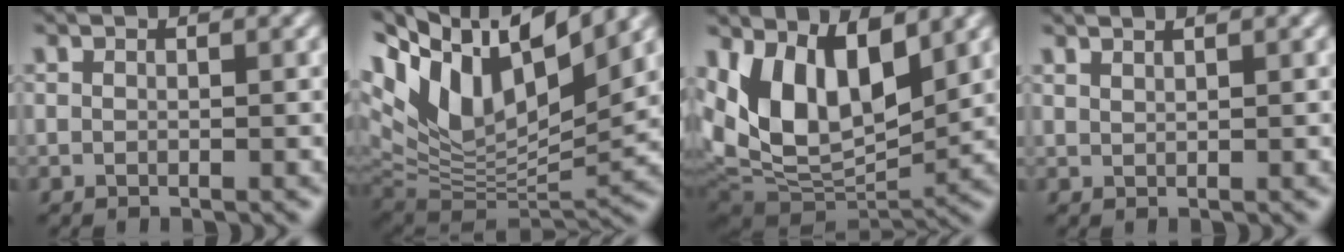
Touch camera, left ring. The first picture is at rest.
{"total": 13.9, "force": [5.9, 6.7, 10.7], "torque": [-0.223, 0.027, 0.111]}
{"total": 10.6, "force": [2.0, 6.2, 8.3], "torque": [-0.135, -0.015, 0.042]}
{"total": 1.3, "force": [1.2, 0.4, 0.5], "torque": [0.002, 0.011, 0.007]}